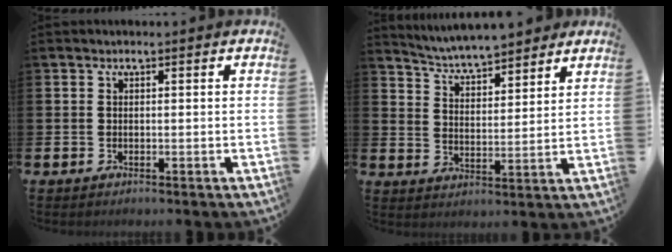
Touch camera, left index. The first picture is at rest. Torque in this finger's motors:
{"motor_torque": [1.06, -1.07, 0.49, 0.09]}